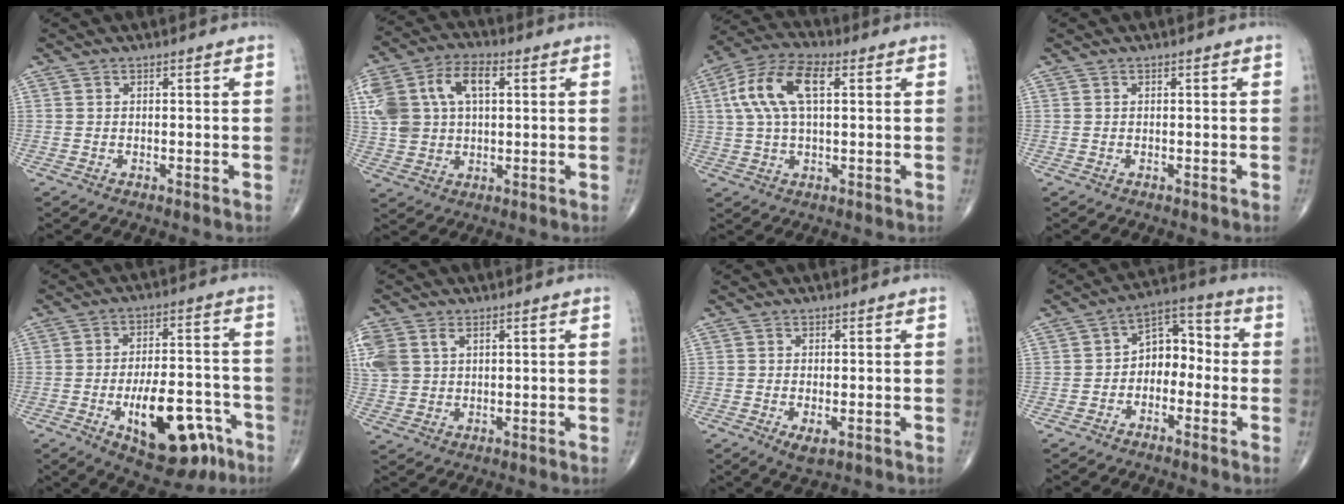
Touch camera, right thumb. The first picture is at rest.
{"total": 15.8, "force": [3.9, 10.1, 11.5], "torque": [-0.237, 0.019, 0.071]}
{"total": 12.2, "force": [2.9, 5.9, 10.3], "torque": [-0.218, 0.027, 0.053]}
{"total": 0.0}
{"total": 17.3, "force": [-7.4, 8.0, 13.4], "torque": [-0.174, 0.040, -0.098]}
{"total": 12.2, "force": [4.0, 9.2, 7.0], "torque": [-0.199, 0.014, 0.085]}
{"total": 2.9, "force": [-1.0, 1.2, 2.4], "torque": [-0.045, -0.008, -0.013]}
{"total": 8.1, "force": [-1.5, 5.8, 5.5], "torque": [-0.053, 0.045, -0.042]}